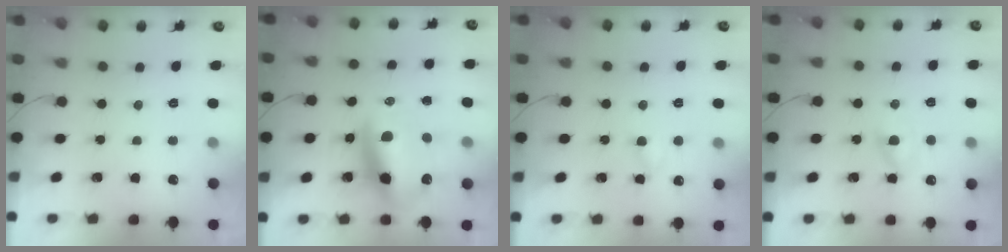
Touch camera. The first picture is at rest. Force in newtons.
{"total": 13.9, "press": 13.6, "slide": 3.2}
{"total": 3.1, "press": 2.9, "slide": 1.2}
{"total": 2.5, "press": 2.3, "slide": 0.9}